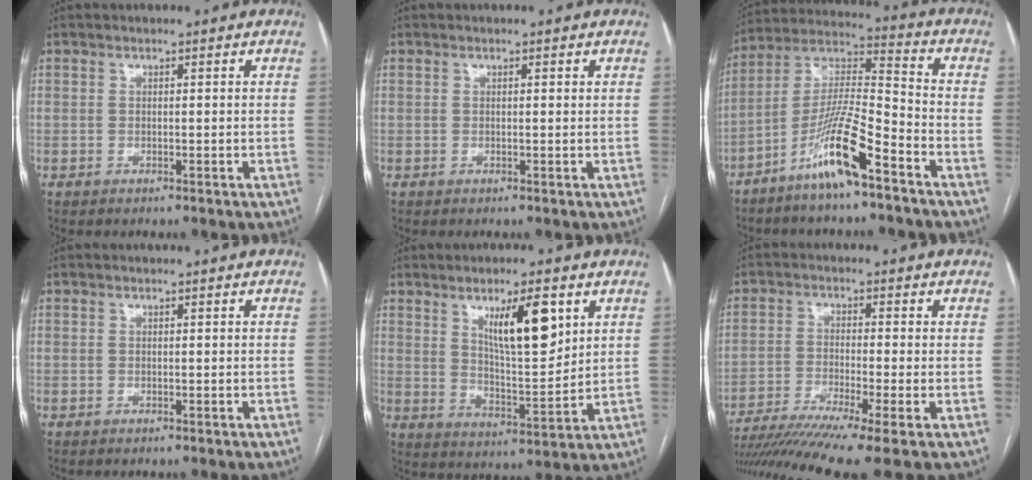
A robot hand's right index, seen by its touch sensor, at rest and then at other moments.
{"total": 0.5, "force": [0.3, 0.1, 0.4], "torque": [-0.008, 0.000, 0.006]}
{"total": 12.7, "force": [-7.6, 0.9, 10.1], "torque": [-0.202, -0.007, -0.149]}
{"total": 0.0}
{"total": 10.7, "force": [5.0, 2.3, 9.2], "torque": [-0.156, -0.006, 0.092]}
{"total": 11.9, "force": [-8.9, -1.3, 7.8], "torque": [-0.134, -0.026, -0.144]}